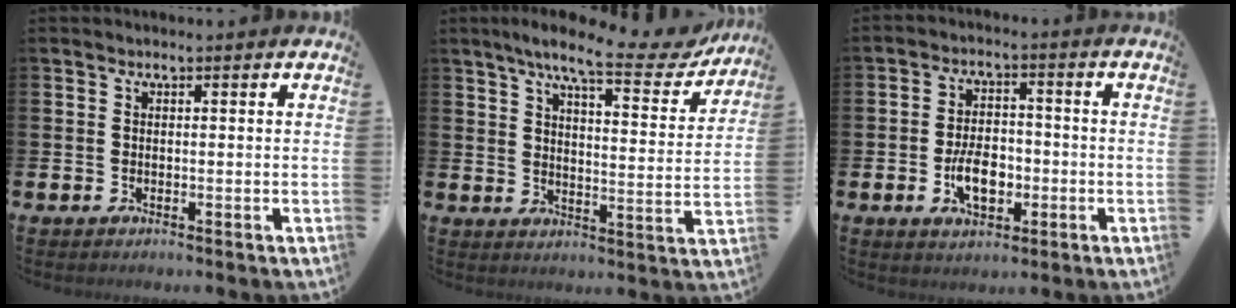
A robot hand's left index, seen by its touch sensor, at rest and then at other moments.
{"total": 8.7, "force": [7.0, 1.4, 4.9], "torque": [-0.092, -0.039, 0.112]}
{"total": 5.7, "force": [-1.6, 3.4, 4.3], "torque": [-0.067, 0.007, -0.029]}